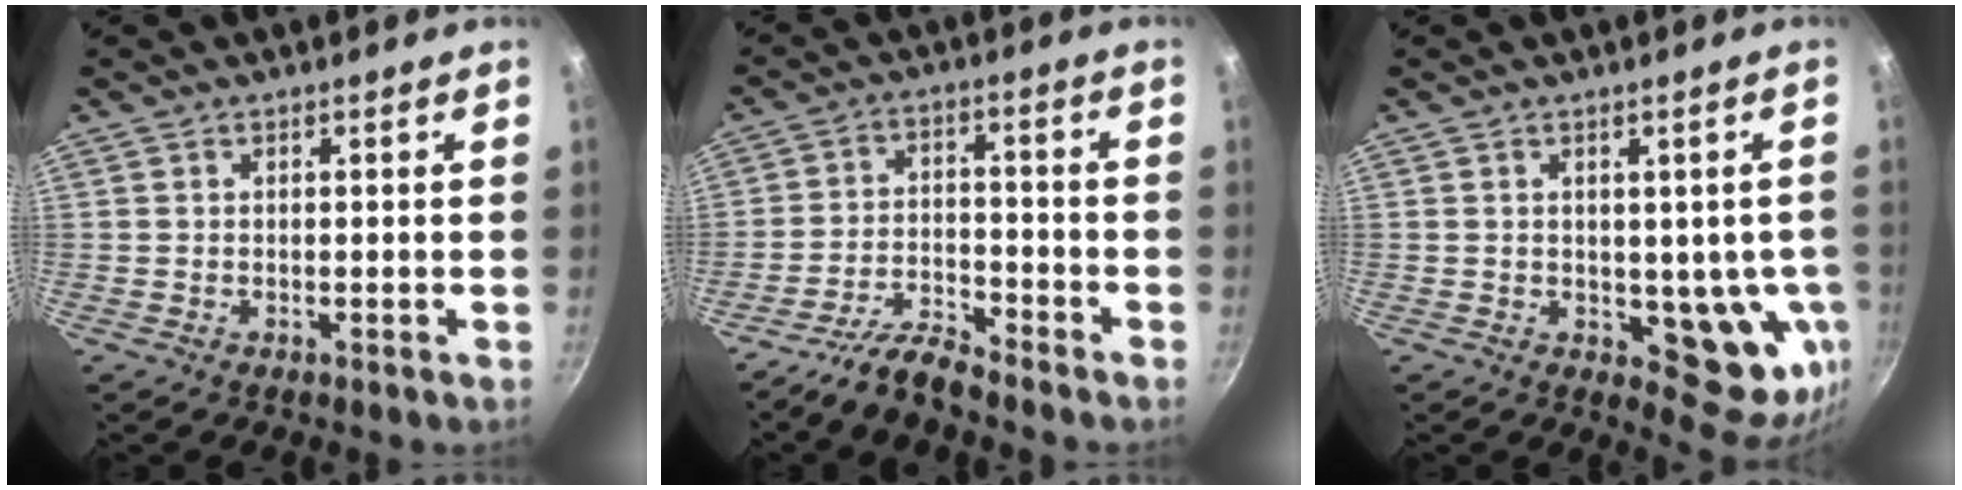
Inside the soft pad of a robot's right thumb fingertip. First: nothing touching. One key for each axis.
{"total": 6.6, "fx": -5.9, "fy": 1.4, "fz": 2.4, "tx": -0.050, "ty": 0.052, "tz": -0.121}
{"total": 11.2, "fx": -1.0, "fy": 6.2, "fz": 9.3, "tx": -0.058, "ty": -0.013, "tz": -0.004}